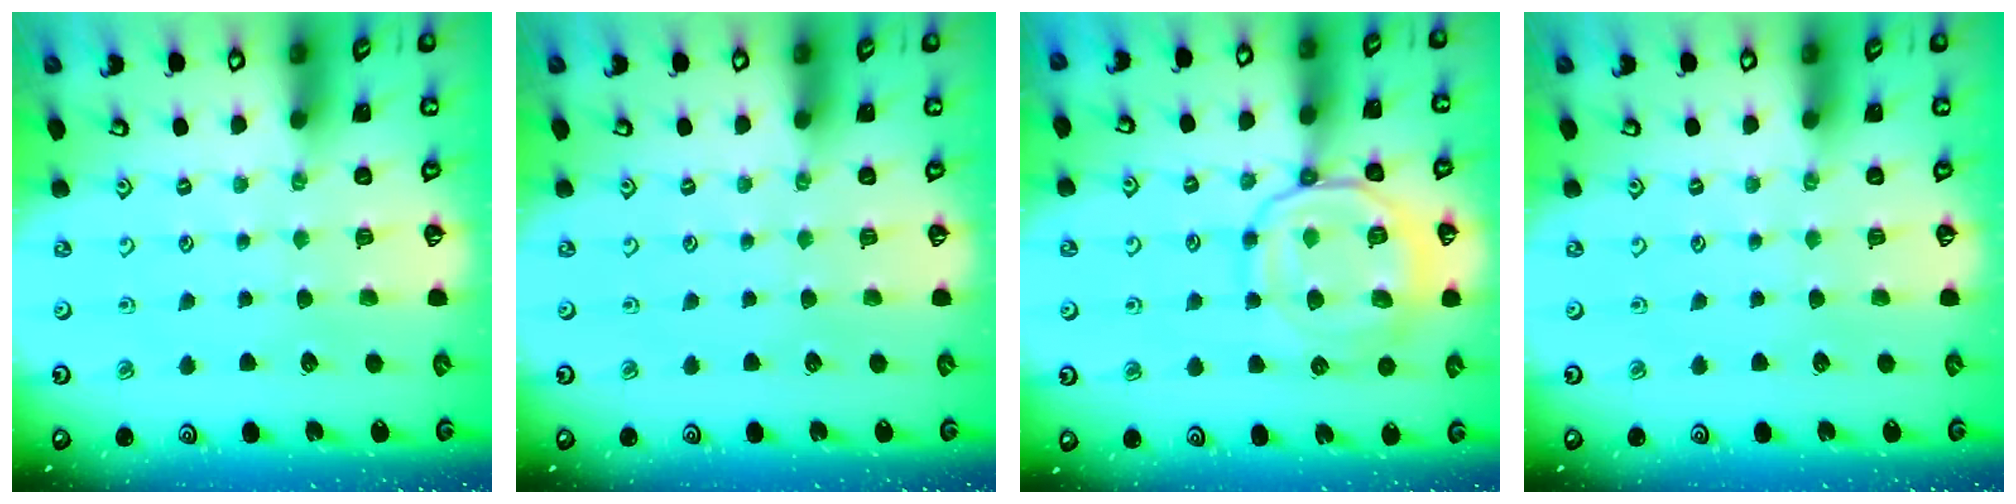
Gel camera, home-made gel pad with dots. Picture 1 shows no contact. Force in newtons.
{"total": 0.0}
{"total": 15.7, "press": 15.7, "slide": 1.4}
{"total": 0.0}